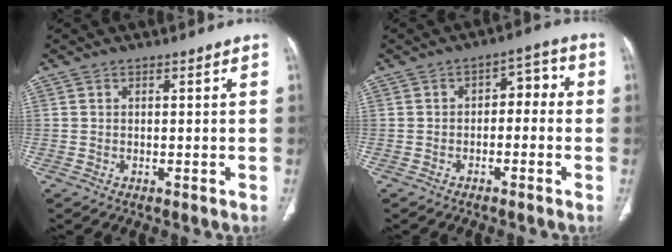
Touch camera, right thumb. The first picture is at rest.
{"total": 5.2, "force": [-0.8, 3.5, 3.7], "torque": [-0.029, 0.034, -0.021]}